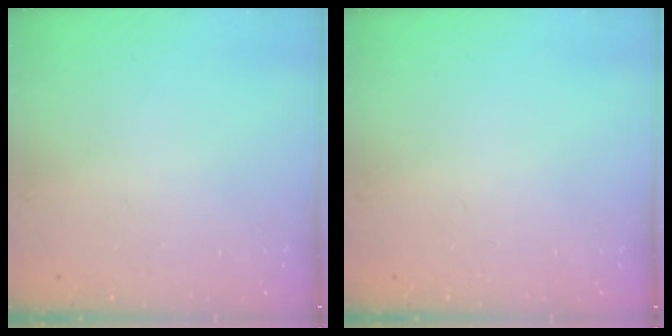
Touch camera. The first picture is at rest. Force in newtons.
{"total": 0.0}